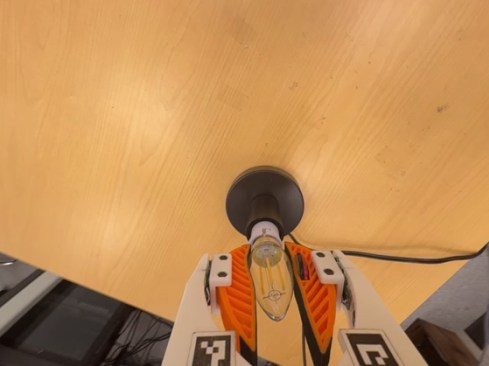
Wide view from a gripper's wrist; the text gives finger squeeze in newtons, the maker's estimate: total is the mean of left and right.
{"total": 22.1, "left": 22.7, "right": 21.5}